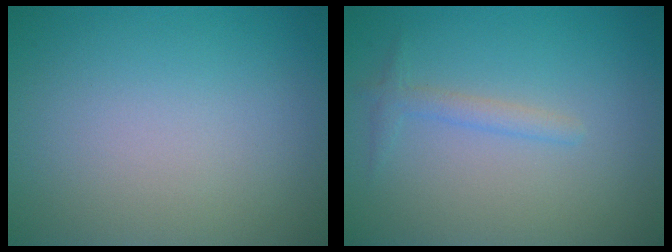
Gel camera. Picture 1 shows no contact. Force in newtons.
{"total": 1.4, "press": 1.4, "slide": 0.0}